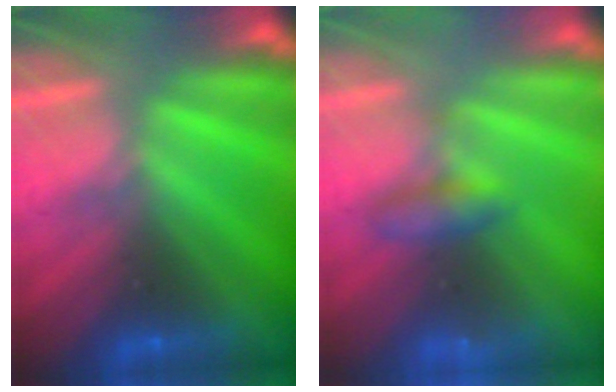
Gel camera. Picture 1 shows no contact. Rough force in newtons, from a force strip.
{"total": 2.0}